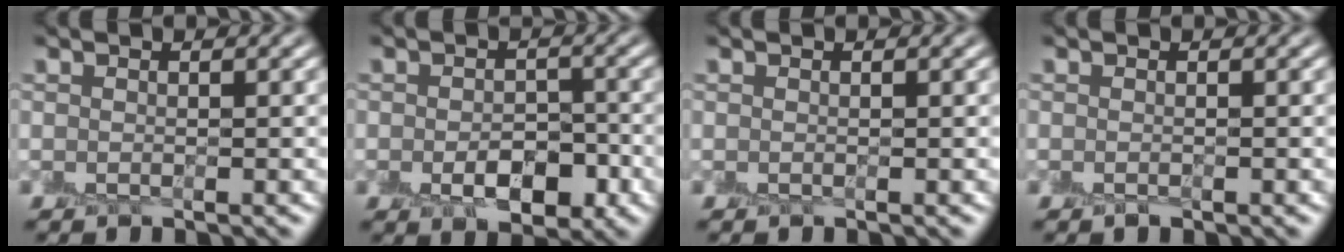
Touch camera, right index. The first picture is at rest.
{"total": 4.2, "force": [-1.4, 2.6, 2.9], "torque": [-0.043, -0.012, -0.022]}
{"total": 0.0}
{"total": 0.7, "force": [-0.5, 0.3, 0.3], "torque": [-0.005, -0.007, -0.009]}